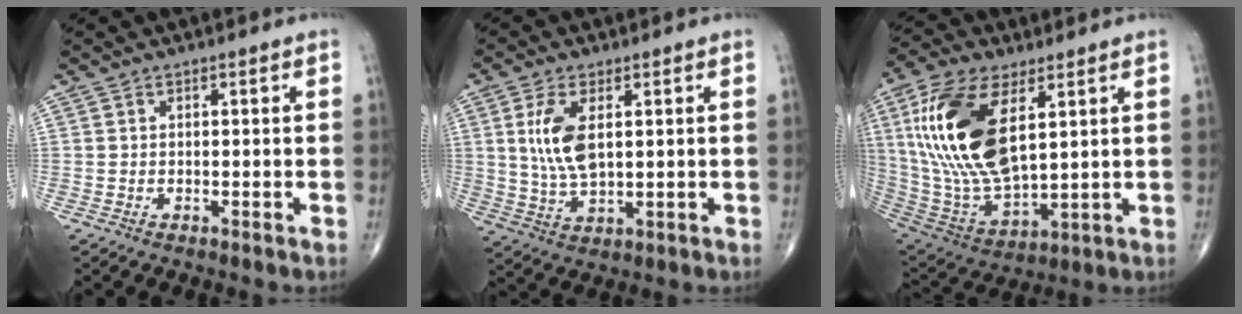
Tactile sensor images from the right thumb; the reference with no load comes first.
{"total": 8.8, "force": [2.1, 4.2, 7.4], "torque": [-0.152, -0.012, 0.046]}
{"total": 22.5, "force": [6.5, 10.8, 18.6], "torque": [-0.375, -0.029, 0.128]}